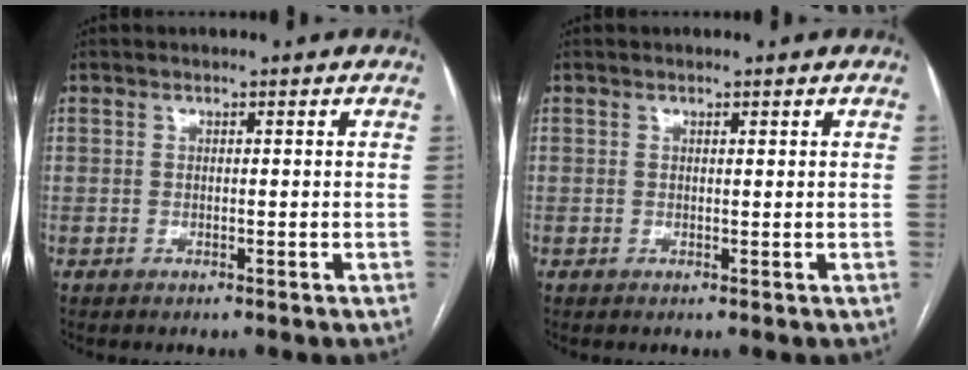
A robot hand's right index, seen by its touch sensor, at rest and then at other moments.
{"total": 0.0}